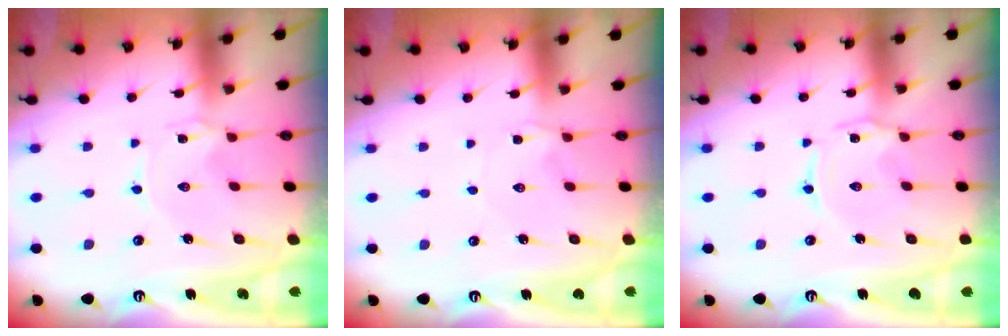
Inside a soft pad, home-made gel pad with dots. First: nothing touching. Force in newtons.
{"total": 1.8, "press": 1.8, "slide": 0.4}
{"total": 1.3, "press": 1.3, "slide": 0.3}